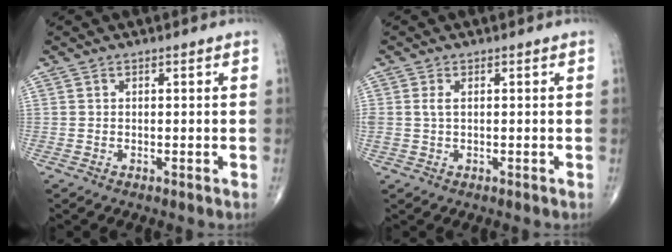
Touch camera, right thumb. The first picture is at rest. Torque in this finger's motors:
{"motor_torque": [-0.24, -0.23, 0.33, 0.26, 0.03]}